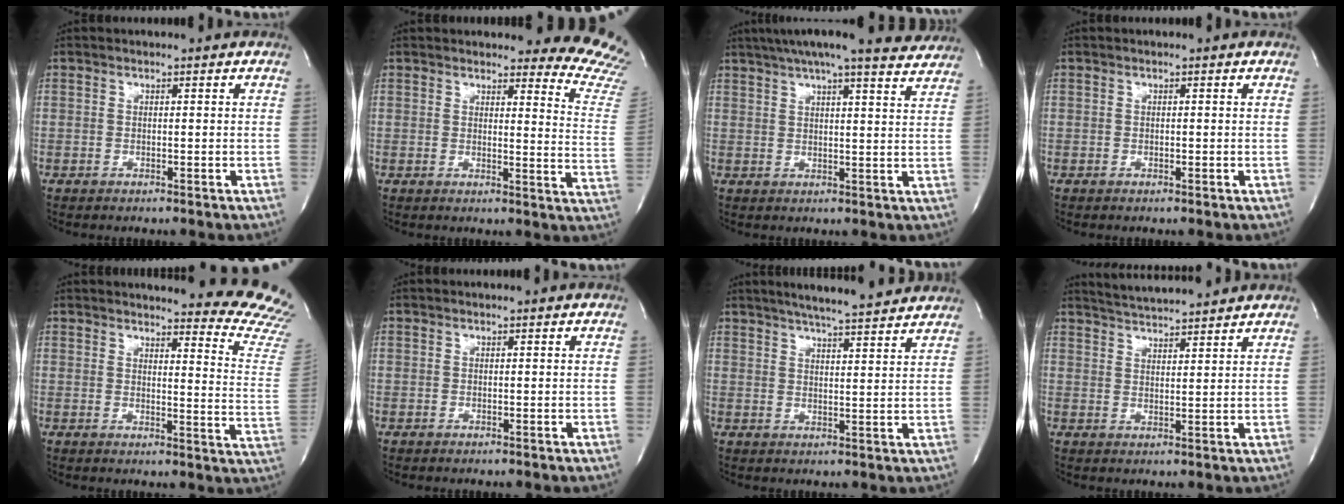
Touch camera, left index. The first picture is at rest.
{"total": 14.4, "force": [14.1, 1.3, 2.5], "torque": [0.007, -0.140, 0.110]}
{"total": 19.1, "force": [17.0, 1.7, 8.6], "torque": [-0.134, 0.014, 0.213]}
{"total": 0.0}
{"total": 19.5, "force": [18.8, 1.5, 5.2], "torque": [-0.047, -0.149, 0.179]}
{"total": 0.0}
{"total": 12.9, "force": [11.5, 0.7, 5.7], "torque": [-0.094, 0.011, 0.151]}
{"total": 8.7, "force": [8.2, 0.0, 2.6], "torque": [-0.056, 0.021, 0.129]}